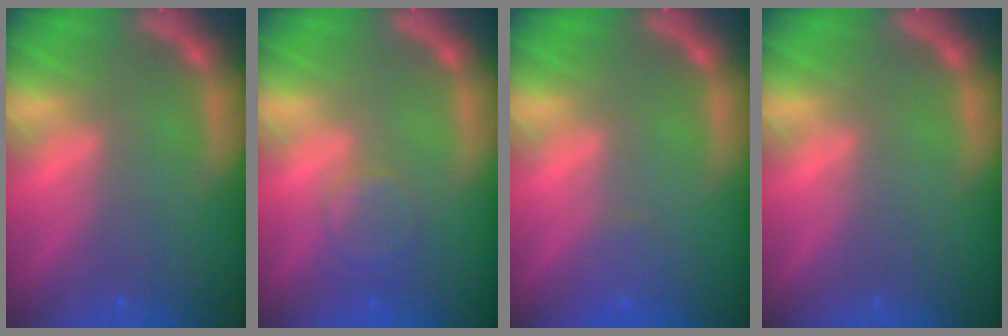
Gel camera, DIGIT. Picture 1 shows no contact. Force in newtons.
{"total": 2.9}
{"total": 1.4}
{"total": 0.0}